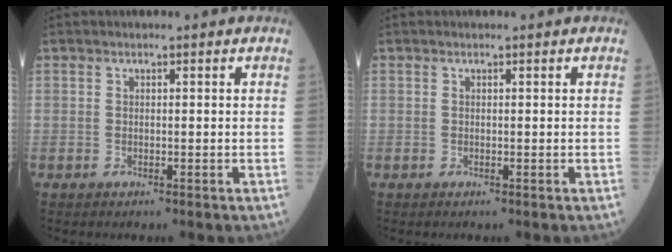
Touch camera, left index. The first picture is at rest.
{"total": 0.0}